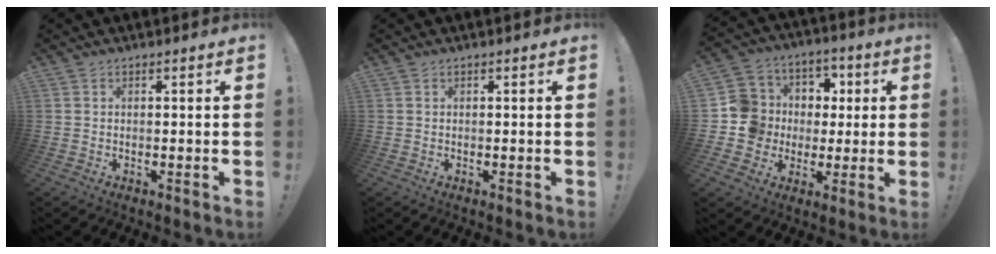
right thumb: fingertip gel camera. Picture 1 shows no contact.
{"total": 0.0}
{"total": 13.3, "force": [-0.4, 12.9, 3.2], "torque": [-0.035, 0.012, 0.020]}